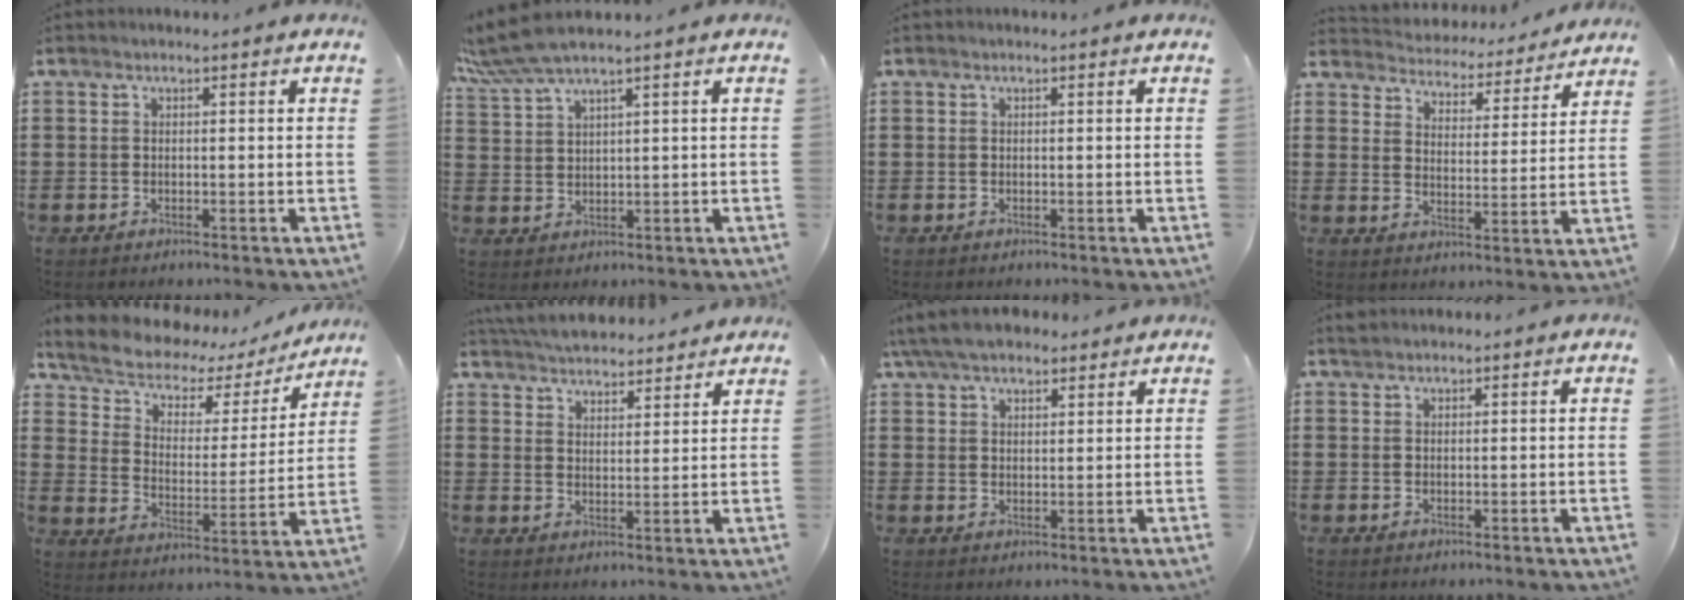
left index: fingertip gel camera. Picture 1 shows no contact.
{"total": 4.9, "force": [3.7, 0.3, 3.2], "torque": [-0.089, -0.009, 0.060]}
{"total": 0.0}
{"total": 4.4, "force": [4.4, 0.4, -0.1], "torque": [-0.026, -0.039, 0.071]}
{"total": 5.3, "force": [4.5, 2.5, 1.4], "torque": [-0.057, -0.032, 0.072]}
{"total": 4.9, "force": [4.8, 0.5, 0.5], "torque": [-0.028, -0.022, 0.087]}
{"total": 6.1, "force": [5.1, 2.0, 2.8], "torque": [-0.069, -0.002, 0.096]}
{"total": 0.9, "force": [0.9, 0.3, 0.2], "torque": [-0.006, 0.001, 0.018]}